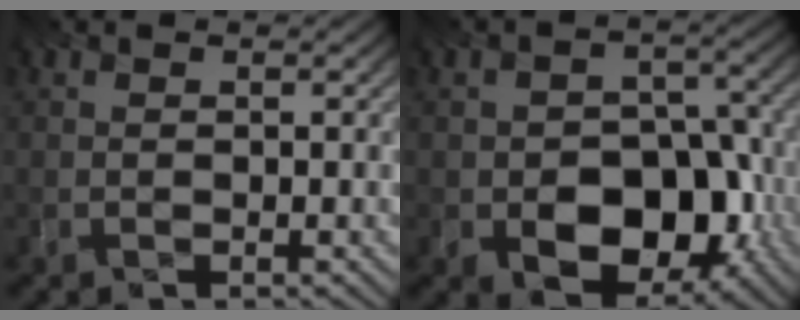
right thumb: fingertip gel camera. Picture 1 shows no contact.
{"total": 10.7, "force": [-4.2, 7.0, 6.9], "torque": [-0.111, -0.025, -0.065]}